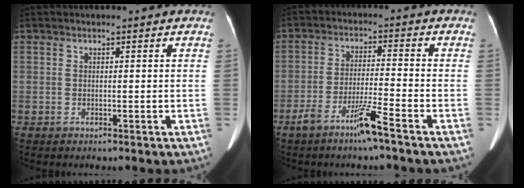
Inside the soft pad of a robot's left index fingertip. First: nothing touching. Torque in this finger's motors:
{"motor_torque": [0.67, 0.61, 0.41, 0.10]}